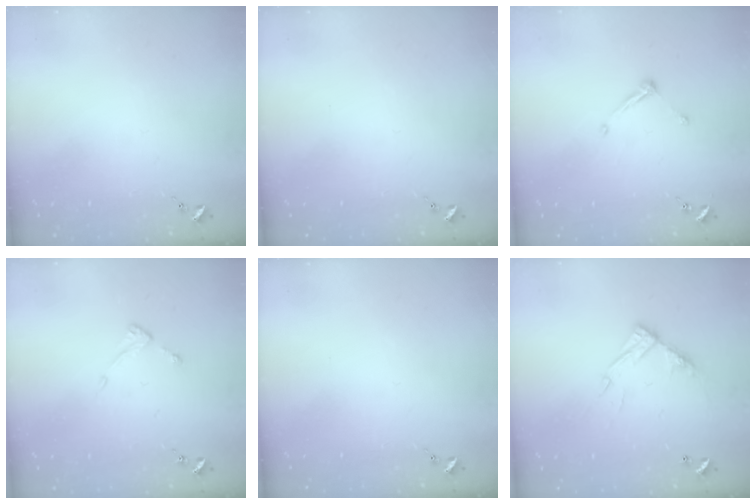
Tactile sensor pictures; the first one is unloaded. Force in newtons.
{"total": 0.0}
{"total": 6.7, "press": 6.7, "slide": 0.3}
{"total": 4.1, "press": 4.0, "slide": 0.4}
{"total": 0.0}
{"total": 11.5, "press": 11.4, "slide": 0.8}